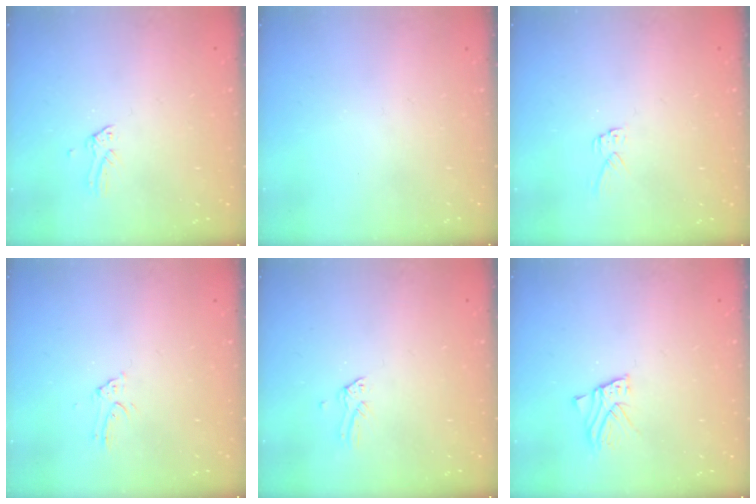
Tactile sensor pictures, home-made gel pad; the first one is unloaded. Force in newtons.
{"total": 0.0}
{"total": 4.6, "press": 4.6, "slide": 0.5}
{"total": 2.5, "press": 2.5, "slide": 0.2}
{"total": 0.0}
{"total": 2.8, "press": 2.8, "slide": 0.2}